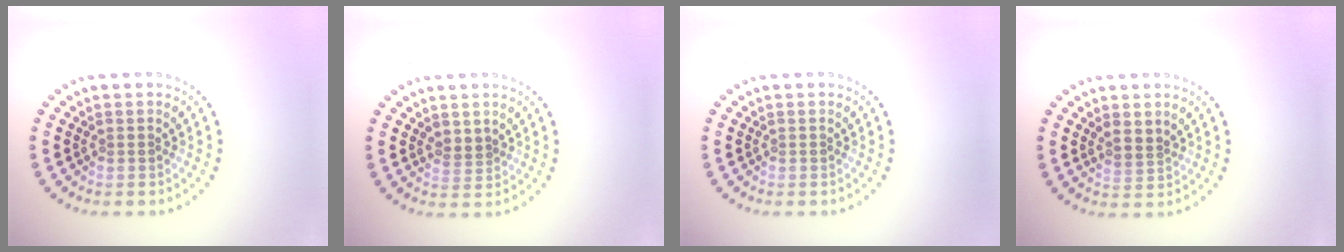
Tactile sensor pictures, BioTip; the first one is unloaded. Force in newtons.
{"total": 1.2, "press": 1.0, "slide": 0.6}
{"total": 0.0}
{"total": 1.3, "press": 1.1, "slide": 0.7}